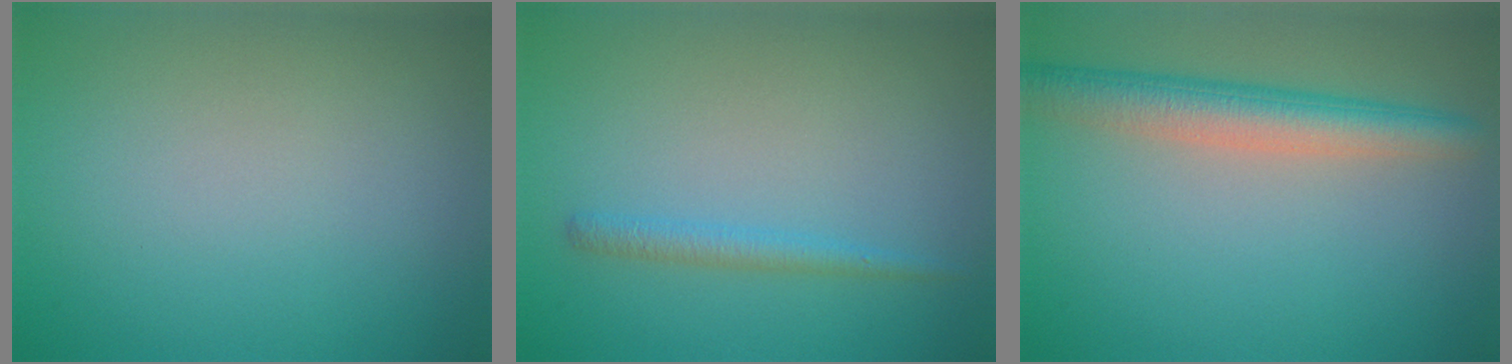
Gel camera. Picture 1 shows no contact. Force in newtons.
{"total": 1.5, "press": 1.5, "slide": 0.1}
{"total": 4.7, "press": 4.7, "slide": 0.2}